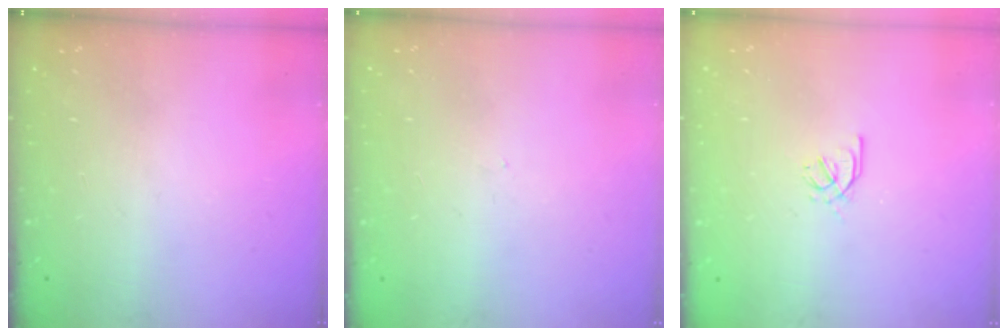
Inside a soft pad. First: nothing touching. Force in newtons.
{"total": 0.0}
{"total": 2.1, "press": 2.0, "slide": 0.7}